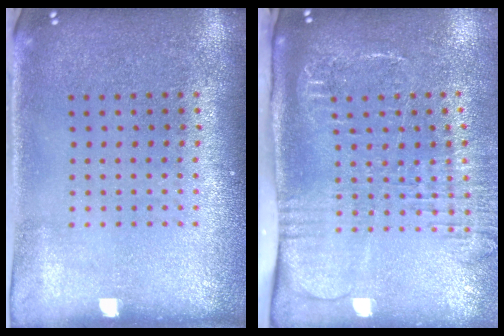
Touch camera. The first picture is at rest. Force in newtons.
{"total": 2.6, "press": 2.0, "slide": 1.7}